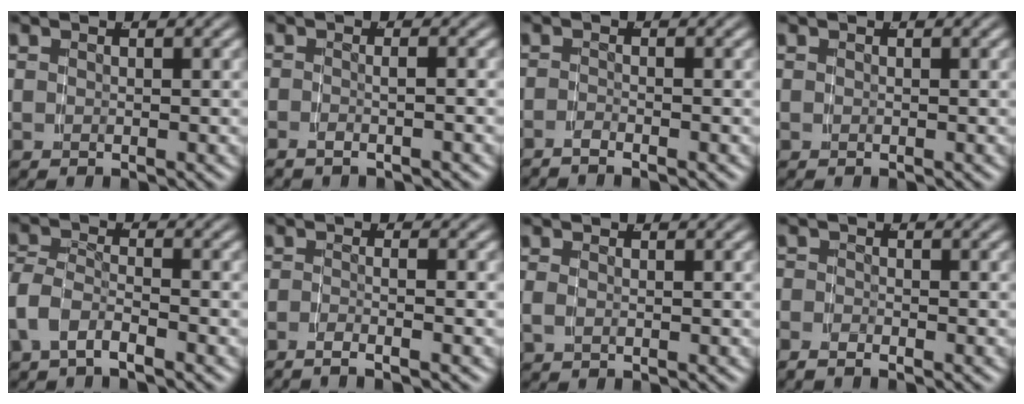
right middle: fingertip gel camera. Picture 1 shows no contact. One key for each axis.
{"total": 1.7, "fx": -1.5, "fy": 0.1, "fz": 0.7, "tx": -0.018, "ty": -0.003, "tz": -0.023}
{"total": 1.5, "fx": -1.4, "fy": -0.3, "fz": 0.4, "tx": -0.010, "ty": -0.005, "tz": -0.025}
{"total": 0.0}
{"total": 3.8, "fx": -2.1, "fy": 2.6, "fz": 1.8, "tx": -0.055, "ty": -0.023, "tz": -0.030}
{"total": 2.7, "fx": -2.3, "fy": -0.3, "fz": 1.4, "tx": -0.030, "ty": -0.005, "tz": -0.036}
{"total": 0.7, "fx": -0.2, "fy": 0.0, "fz": 0.6, "tx": -0.020, "ty": -0.009, "tz": 0.005}
{"total": 1.3, "fx": -1.2, "fy": 0.4, "fz": 0.2, "tx": -0.008, "ty": -0.009, "tz": -0.023}